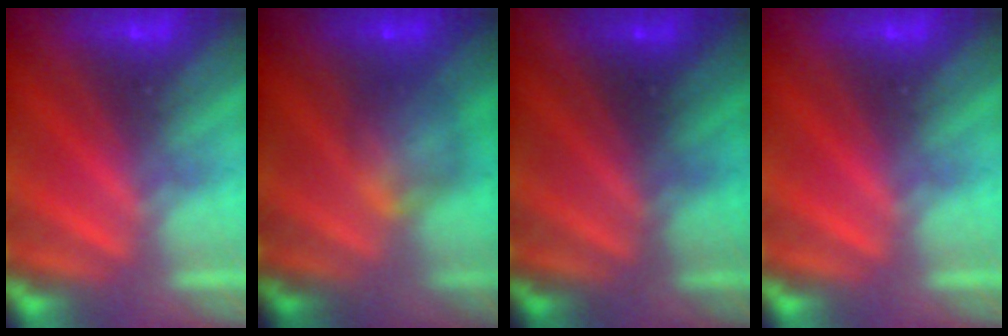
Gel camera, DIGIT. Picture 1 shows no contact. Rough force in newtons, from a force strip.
{"total": 7.9}
{"total": 2.0}
{"total": 0.0}